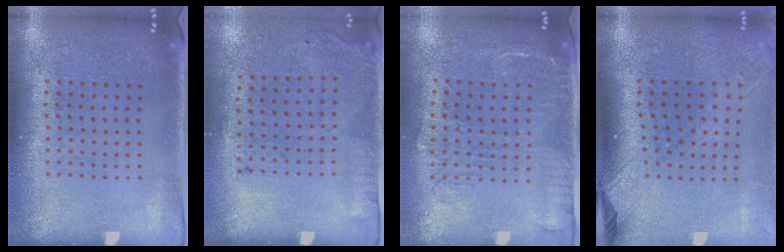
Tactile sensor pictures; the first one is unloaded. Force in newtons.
{"total": 1.7, "press": 1.1, "slide": 1.3}
{"total": 2.0, "press": 1.7, "slide": 1.0}
{"total": 2.4, "press": 1.8, "slide": 1.6}